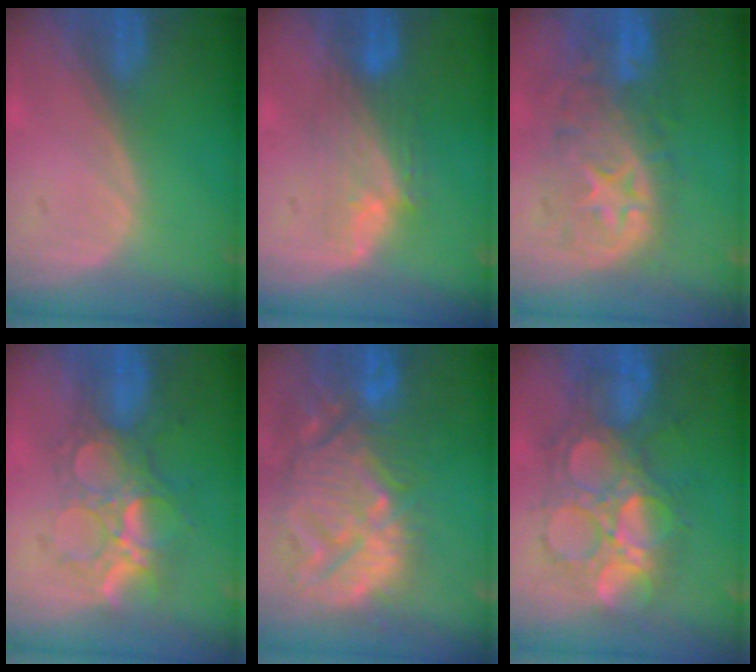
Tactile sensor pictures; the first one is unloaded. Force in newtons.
{"total": 5.5, "press": 5.4, "slide": 0.7}
{"total": 10.4, "press": 9.4, "slide": 4.3}
{"total": 9.0, "press": 8.0, "slide": 4.0}
{"total": 14.8, "press": 12.7, "slide": 7.6}
{"total": 10.0, "press": 10.0, "slide": 0.7}